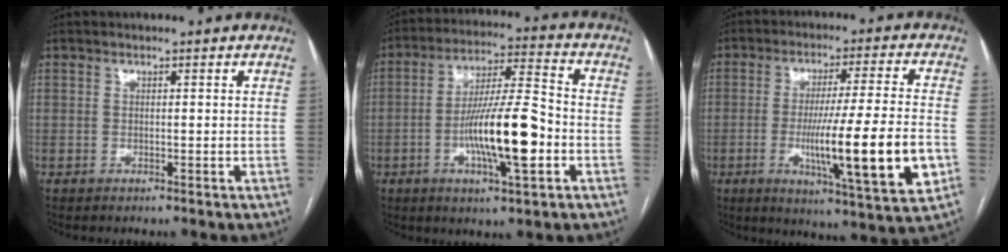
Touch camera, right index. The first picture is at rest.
{"total": 14.0, "force": [-3.7, 1.8, 13.3], "torque": [-0.241, 0.002, -0.064]}
{"total": 17.4, "force": [-4.2, 0.0, 16.9], "torque": [-0.263, -0.023, -0.064]}